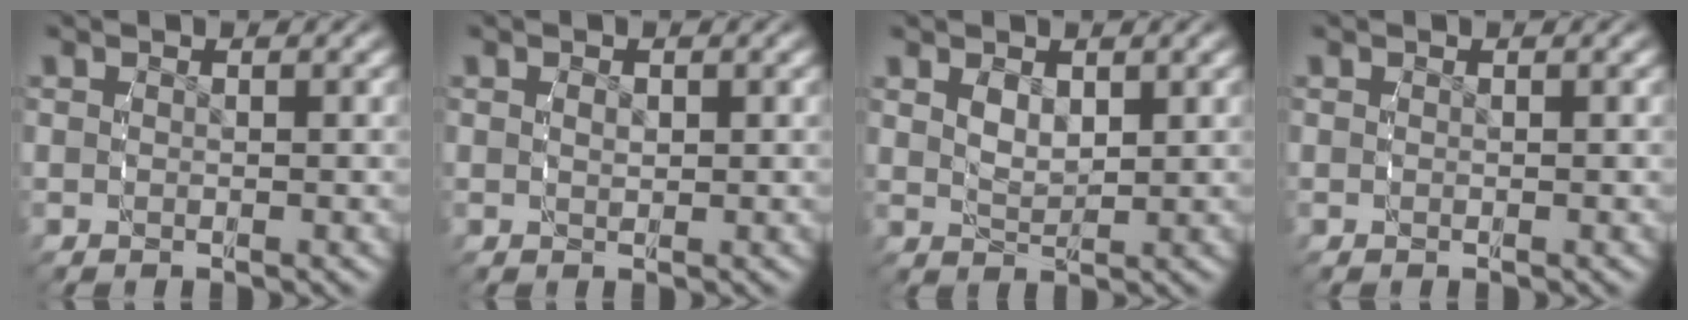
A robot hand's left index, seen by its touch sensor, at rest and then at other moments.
{"total": 0.5, "force": [0.2, 0.2, 0.5], "torque": [-0.012, -0.009, 0.009]}
{"total": 1.9, "force": [0.8, 0.8, 1.5], "torque": [-0.026, -0.013, 0.025]}
{"total": 0.0}